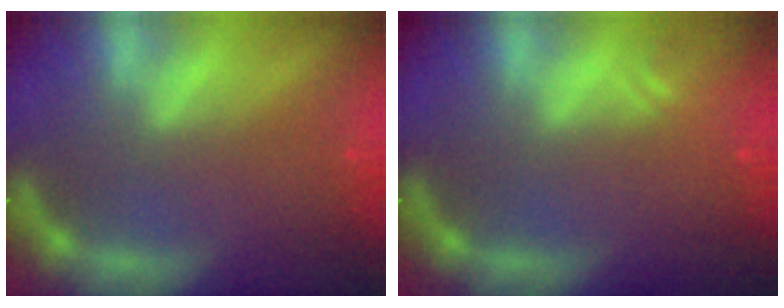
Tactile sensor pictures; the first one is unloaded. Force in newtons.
{"total": 1.9}